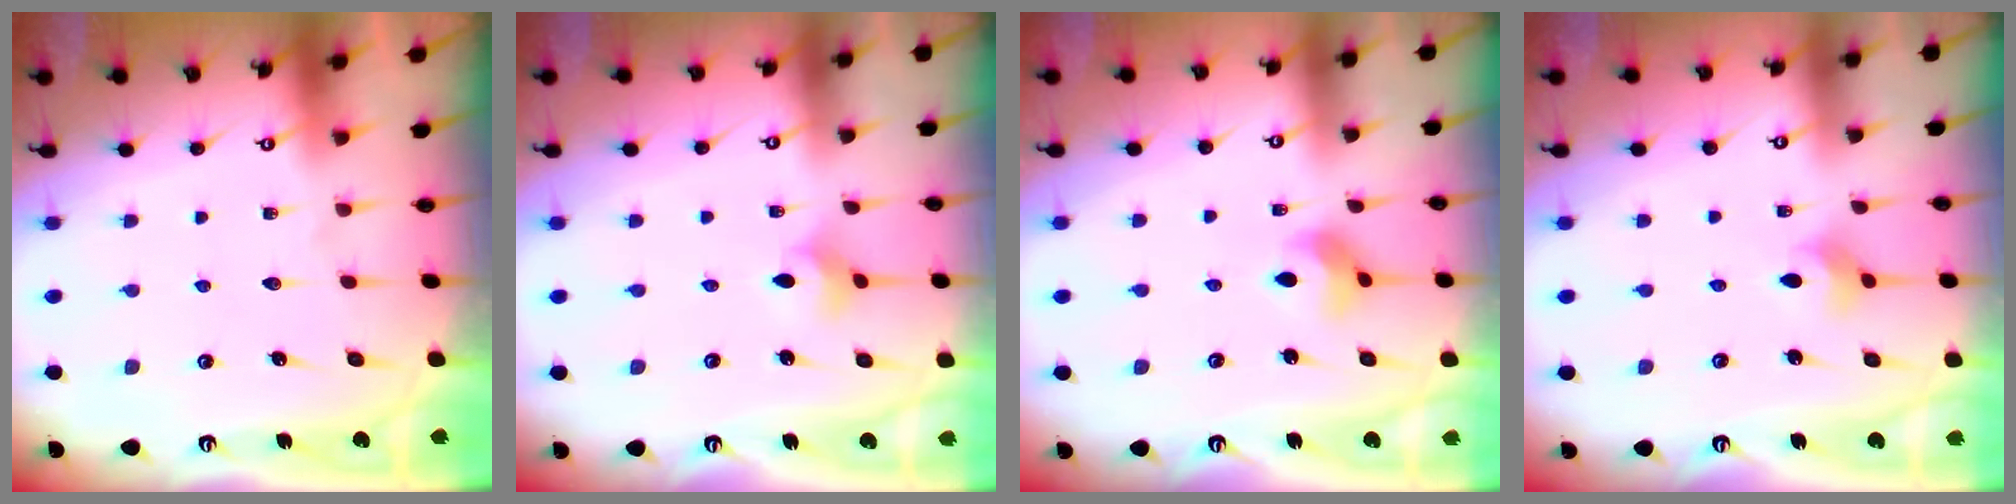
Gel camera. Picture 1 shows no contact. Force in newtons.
{"total": 3.1, "press": 3.1, "slide": 0.2}
{"total": 5.5, "press": 5.5, "slide": 0.7}
{"total": 2.9, "press": 2.9, "slide": 0.7}